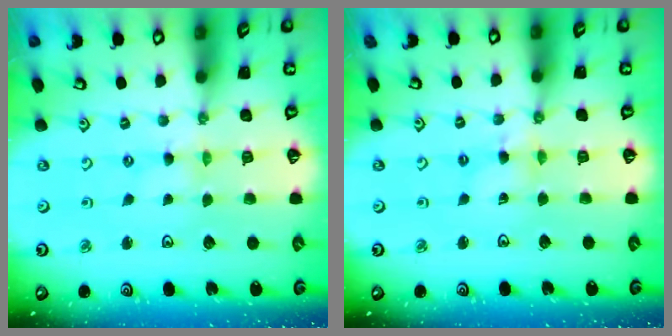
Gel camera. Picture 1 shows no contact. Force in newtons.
{"total": 3.9, "press": 3.9, "slide": 0.3}